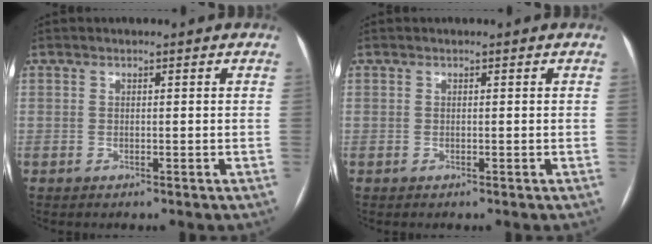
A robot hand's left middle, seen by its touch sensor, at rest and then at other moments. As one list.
[{"total": 0.0}]